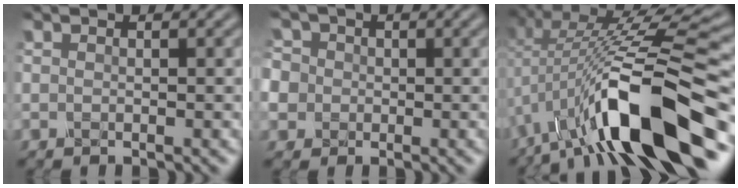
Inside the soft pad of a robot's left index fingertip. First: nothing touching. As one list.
[{"total": 5.0, "force": [0.1, 4.8, 1.5], "torque": [-0.046, 0.030, -0.020]}, {"total": 13.1, "force": [-3.7, 3.4, 12.1], "torque": [-0.204, 0.011, -0.057]}]